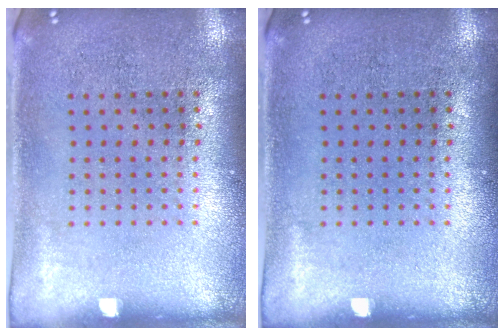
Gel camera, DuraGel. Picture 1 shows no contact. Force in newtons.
{"total": 0.0}